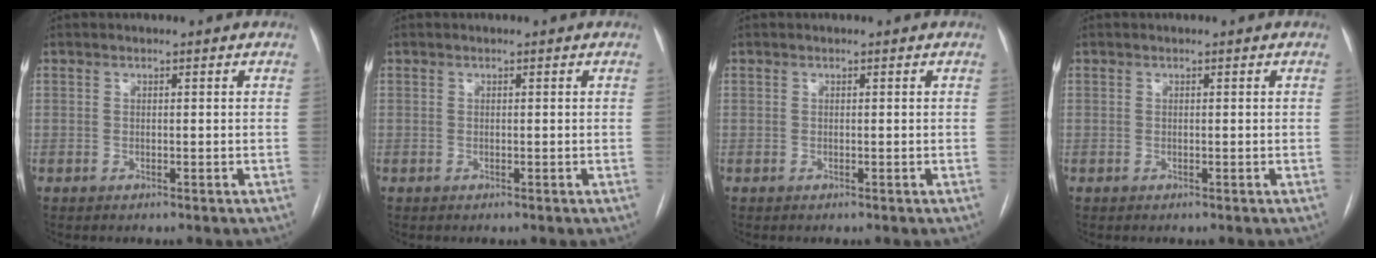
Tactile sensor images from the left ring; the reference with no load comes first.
{"total": 0.0}
{"total": 0.0}
{"total": 0.0}